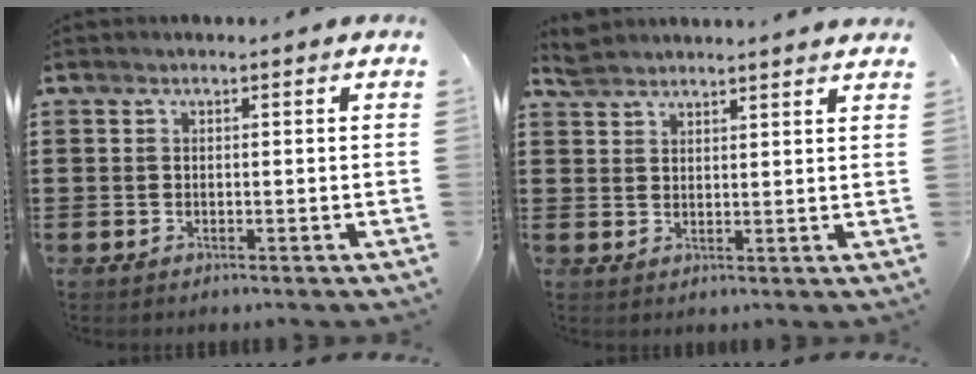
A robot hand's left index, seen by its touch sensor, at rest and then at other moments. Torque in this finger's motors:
{"motor_torque": [0.62, -0.57, -0.02, 0.00]}